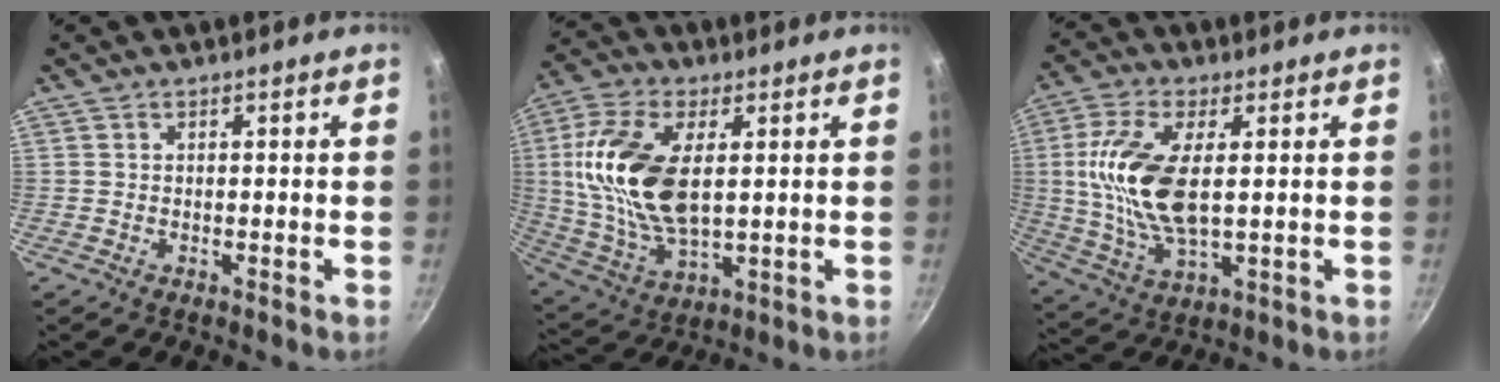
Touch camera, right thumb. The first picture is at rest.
{"total": 18.3, "force": [3.0, 9.6, 15.3], "torque": [-0.297, -0.003, 0.059]}
{"total": 15.1, "force": [1.9, 7.0, 13.3], "torque": [-0.267, -0.004, 0.036]}